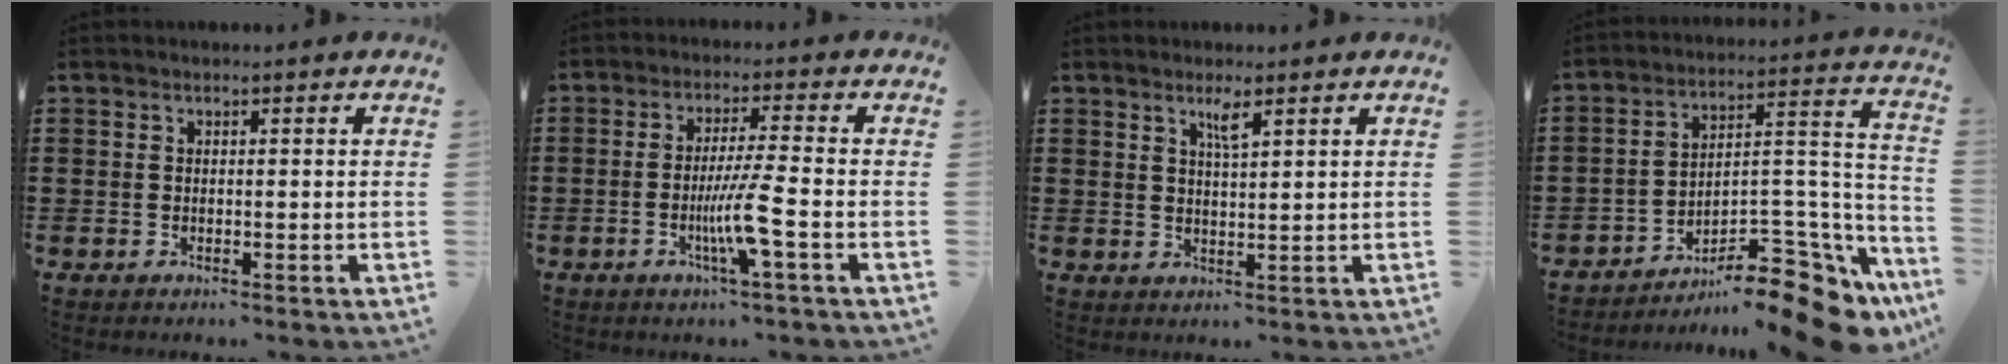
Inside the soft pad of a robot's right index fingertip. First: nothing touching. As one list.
[{"total": 6.8, "force": [-2.3, -0.4, 6.4], "torque": [-0.120, -0.016, -0.045]}, {"total": 2.5, "force": [1.6, 0.3, 1.9], "torque": [-0.033, -0.002, 0.024]}, {"total": 12.4, "force": [-9.5, 3.8, 7.0], "torque": [-0.074, 0.028, -0.171]}]